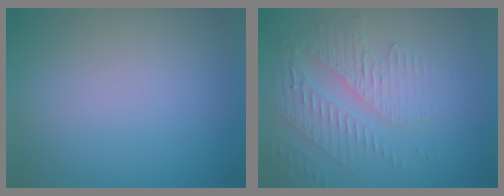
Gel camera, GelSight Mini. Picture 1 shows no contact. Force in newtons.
{"total": 4.3, "press": 3.1, "slide": 2.9}